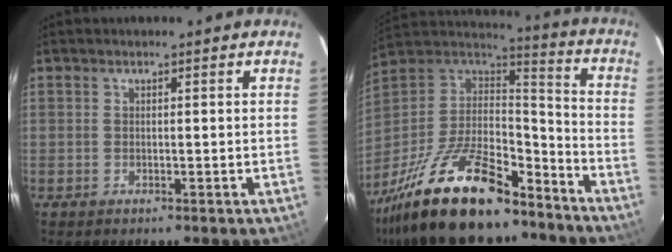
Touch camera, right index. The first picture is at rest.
{"total": 29.7, "force": [-20.5, 11.2, 18.3], "torque": [-0.365, -0.022, -0.331]}